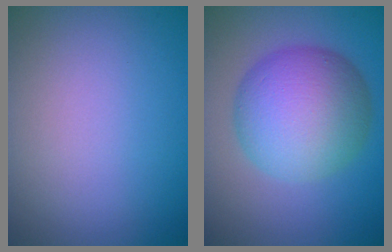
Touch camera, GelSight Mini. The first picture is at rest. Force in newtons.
{"total": 8.9, "press": 8.9, "slide": 0.3}